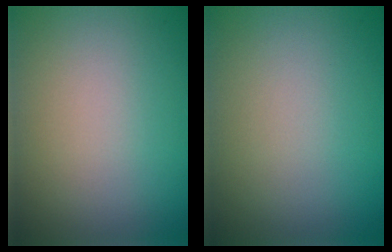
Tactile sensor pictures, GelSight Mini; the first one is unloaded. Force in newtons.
{"total": 0.0}